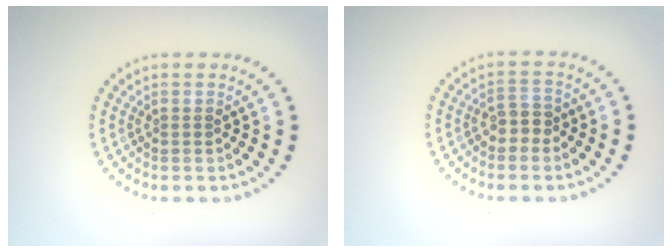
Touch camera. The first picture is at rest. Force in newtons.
{"total": 1.9, "press": 1.6, "slide": 1.0}